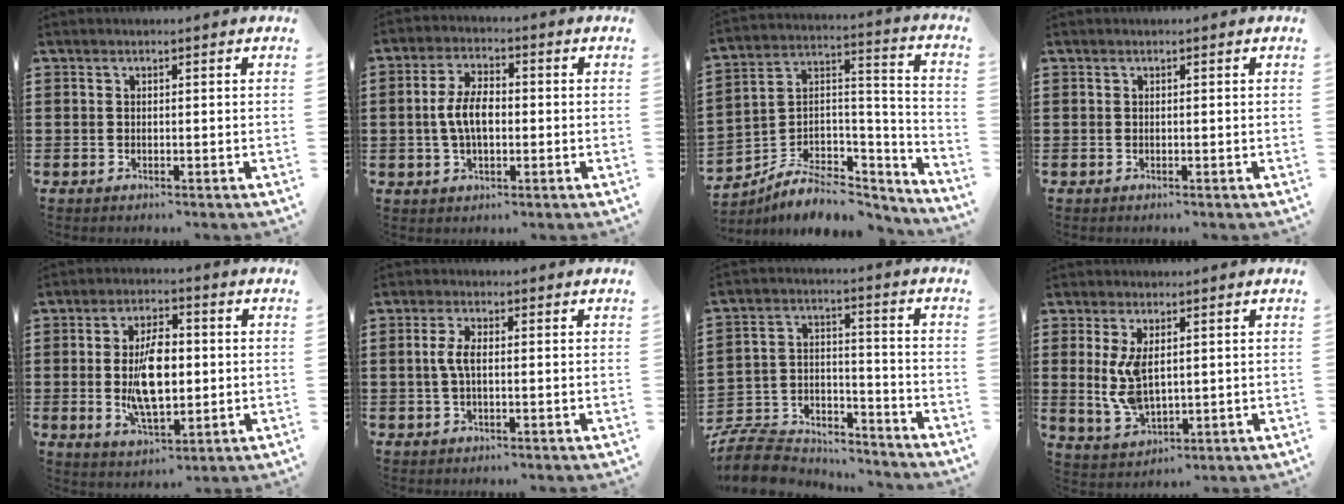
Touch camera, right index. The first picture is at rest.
{"total": 6.3, "force": [-0.5, 3.2, 5.3], "torque": [-0.120, 0.001, -0.015]}
{"total": 7.2, "force": [-5.0, 4.1, 3.2], "torque": [-0.065, 0.007, -0.090]}
{"total": 0.0}
{"total": 9.8, "force": [-0.3, 4.6, 8.7], "torque": [-0.159, -0.001, -0.008]}
{"total": 3.3, "force": [-0.1, 1.1, 3.1], "torque": [-0.072, -0.003, -0.009]}
{"total": 9.2, "force": [-8.6, 2.6, 1.9], "torque": [-0.051, 0.016, -0.170]}
{"total": 6.8, "force": [0.8, 3.4, 5.9], "torque": [-0.135, -0.002, 0.011]}